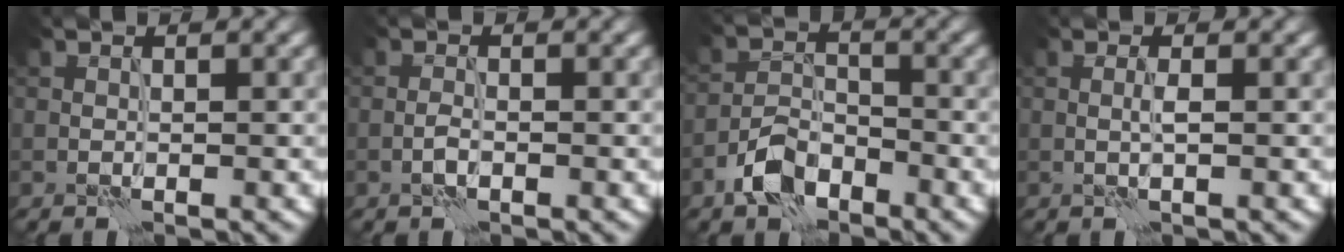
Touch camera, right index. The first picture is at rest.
{"total": 1.1, "force": [-0.6, 0.3, 0.8], "torque": [-0.019, 0.003, -0.014]}
{"total": 4.2, "force": [-2.9, 2.2, 2.2], "torque": [-0.037, 0.005, -0.064]}
{"total": 0.9, "force": [0.1, -0.1, 0.9], "torque": [-0.021, 0.002, 0.000]}